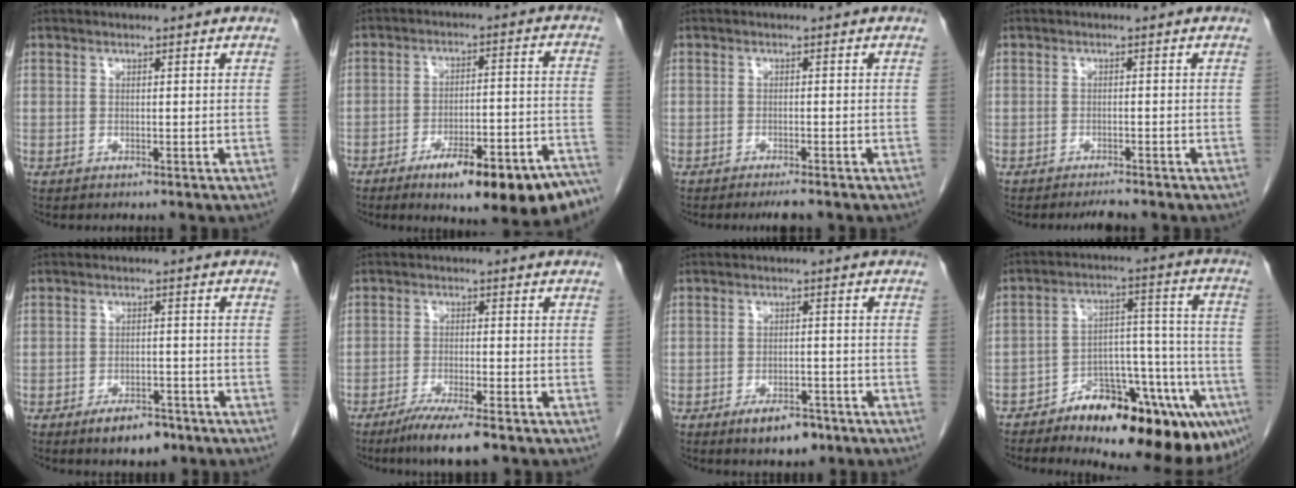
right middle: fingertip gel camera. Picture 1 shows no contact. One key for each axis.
{"total": 17.8, "fx": -12.3, "fy": 3.6, "fz": 12.4, "tx": -0.105, "ty": 0.033, "tz": -0.177}
{"total": 2.5, "fx": -2.1, "fy": 0.3, "fz": 1.4, "tx": -0.019, "ty": -0.004, "tz": -0.029}
{"total": 1.9, "fx": -1.8, "fy": 0.1, "fz": 0.7, "tx": -0.014, "ty": -0.005, "tz": -0.026}
{"total": 5.3, "fx": -3.6, "fy": 2.3, "fz": 3.1, "tx": -0.051, "ty": 0.001, "tz": -0.050}
{"total": 7.2, "fx": -5.1, "fy": 0.5, "fz": 5.1, "tx": -0.085, "ty": -0.016, "tz": -0.084}
{"total": 5.5, "fx": -3.6, "fy": 2.3, "fz": 3.4, "tx": -0.055, "ty": 0.000, "tz": -0.049}
{"total": 21.4, "fx": -14.0, "fy": 6.6, "fz": 14.8, "tx": -0.123, "ty": 0.045, "tz": -0.198}